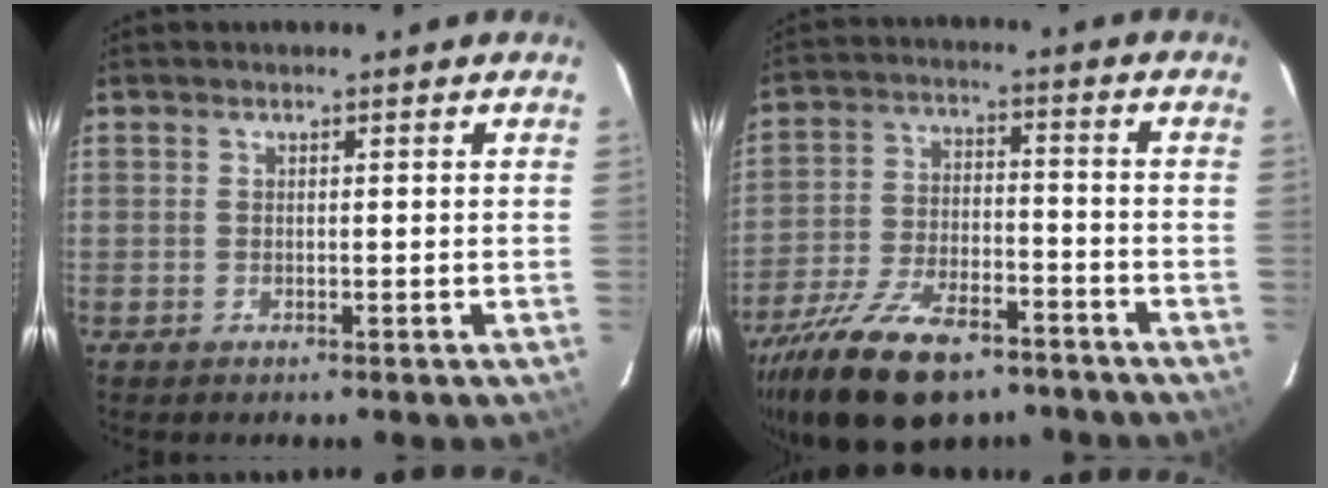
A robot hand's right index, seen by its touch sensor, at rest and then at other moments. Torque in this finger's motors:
{"motor_torque": [1.56, -0.58, 0.75, 0.21]}